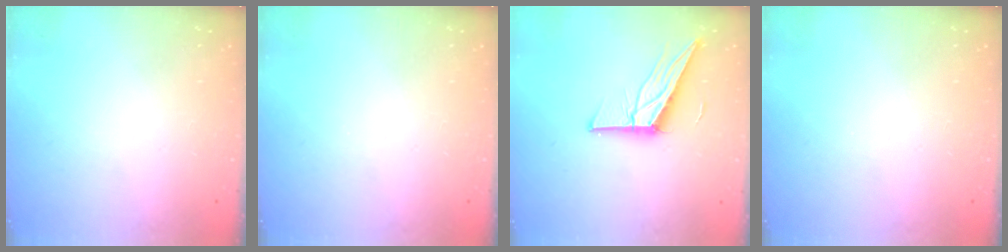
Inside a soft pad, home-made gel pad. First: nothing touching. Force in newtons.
{"total": 0.0}
{"total": 12.7, "press": 12.6, "slide": 1.2}
{"total": 0.0}